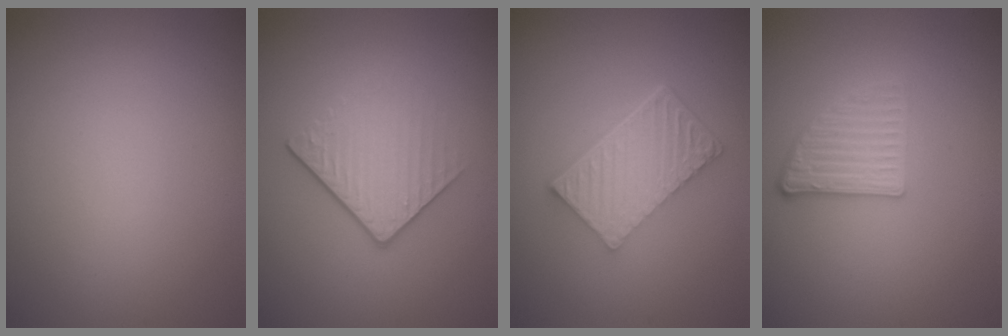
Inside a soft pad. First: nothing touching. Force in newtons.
{"total": 4.2, "press": 2.6, "slide": 3.3}
{"total": 6.2, "press": 4.3, "slide": 4.4}
{"total": 2.6, "press": 2.3, "slide": 1.3}